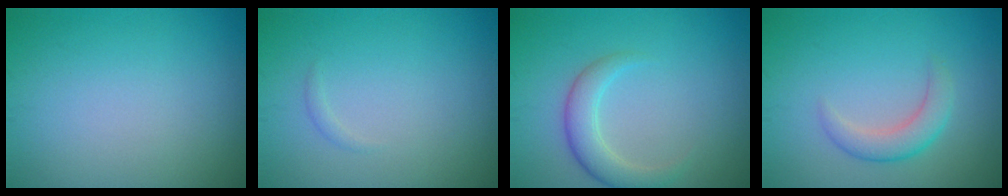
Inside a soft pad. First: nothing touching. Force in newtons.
{"total": 0.5, "press": 0.5, "slide": 0.0}
{"total": 2.9, "press": 2.9, "slide": 0.2}
{"total": 2.6, "press": 2.5, "slide": 0.3}